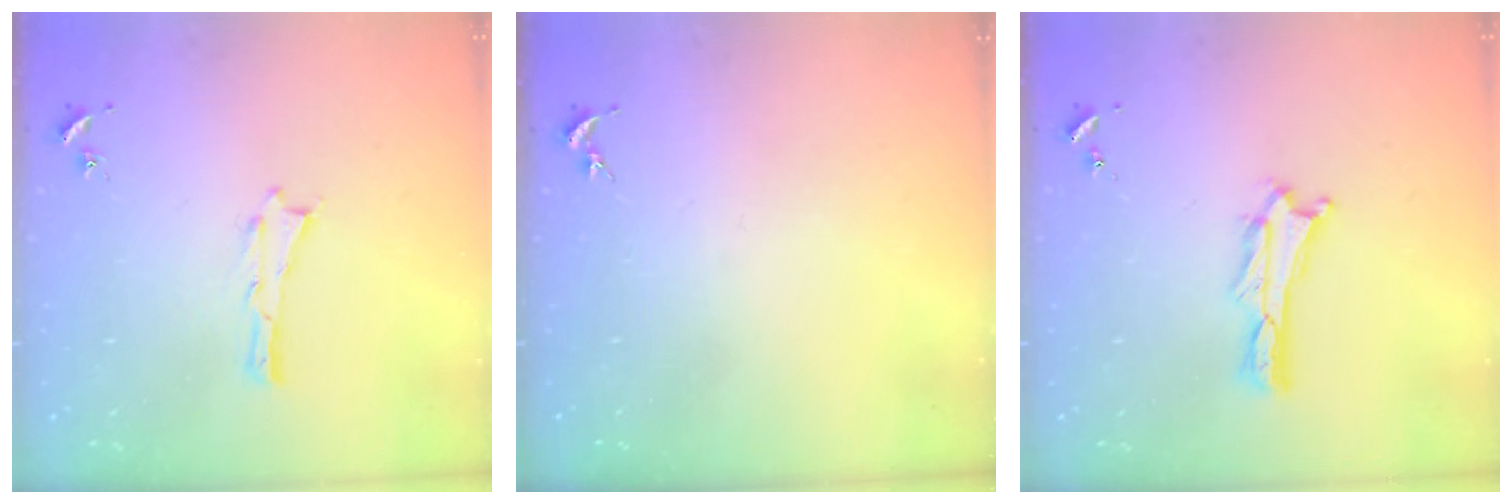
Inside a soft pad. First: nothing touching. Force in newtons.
{"total": 0.0}
{"total": 0.9, "press": 0.9, "slide": 0.2}